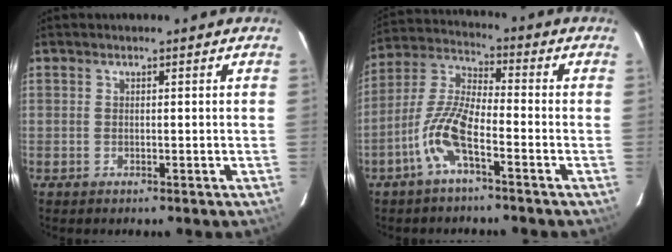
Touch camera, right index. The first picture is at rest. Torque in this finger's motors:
{"motor_torque": [0.32, -0.23, 0.28, 0.07]}